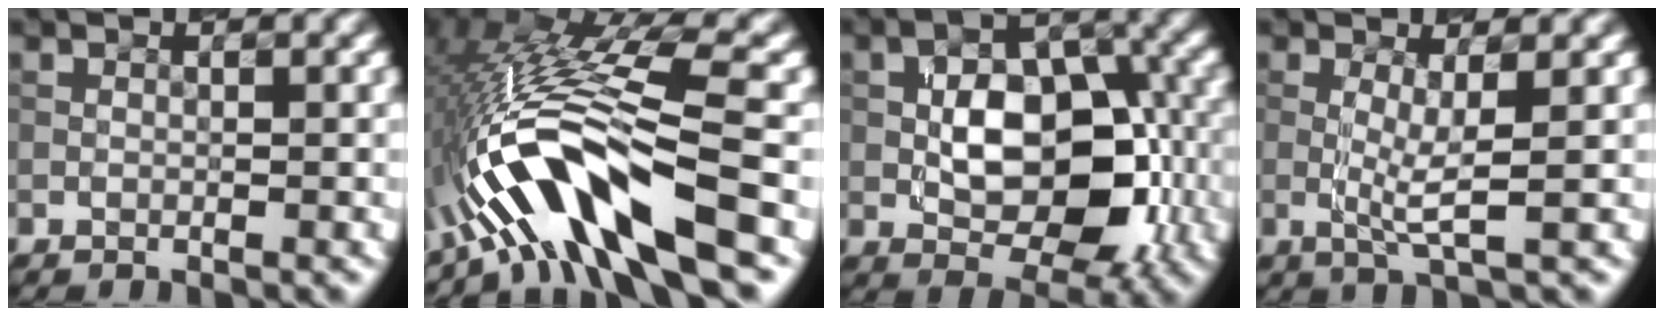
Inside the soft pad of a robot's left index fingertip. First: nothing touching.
{"total": 11.1, "force": [-4.3, 2.7, 9.9], "torque": [-0.191, 0.017, -0.071]}
{"total": 8.6, "force": [-0.8, 5.2, 6.8], "torque": [-0.098, 0.011, -0.012]}
{"total": 2.7, "force": [0.3, 0.3, 2.6], "torque": [-0.058, -0.007, 0.005]}